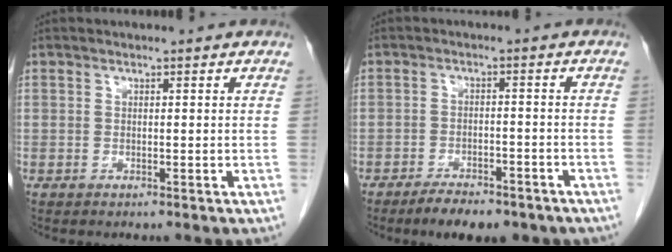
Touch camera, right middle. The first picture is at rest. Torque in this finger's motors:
{"motor_torque": [0.93, -0.93, 0.20, 0.04]}